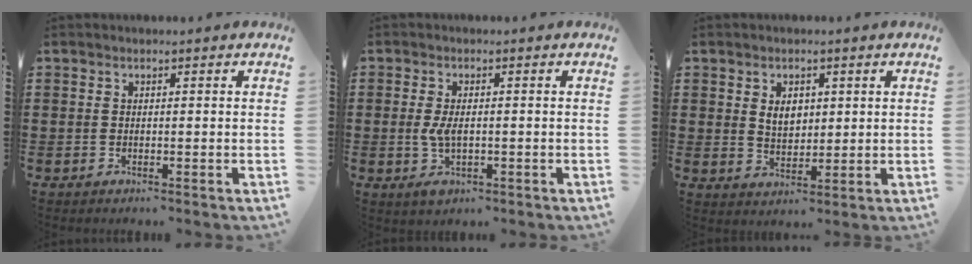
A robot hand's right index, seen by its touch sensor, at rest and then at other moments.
{"total": 3.6, "force": [-0.4, 1.9, 3.1], "torque": [-0.071, 0.000, -0.012]}
{"total": 3.7, "force": [1.2, 2.7, 2.2], "torque": [-0.043, 0.009, 0.018]}